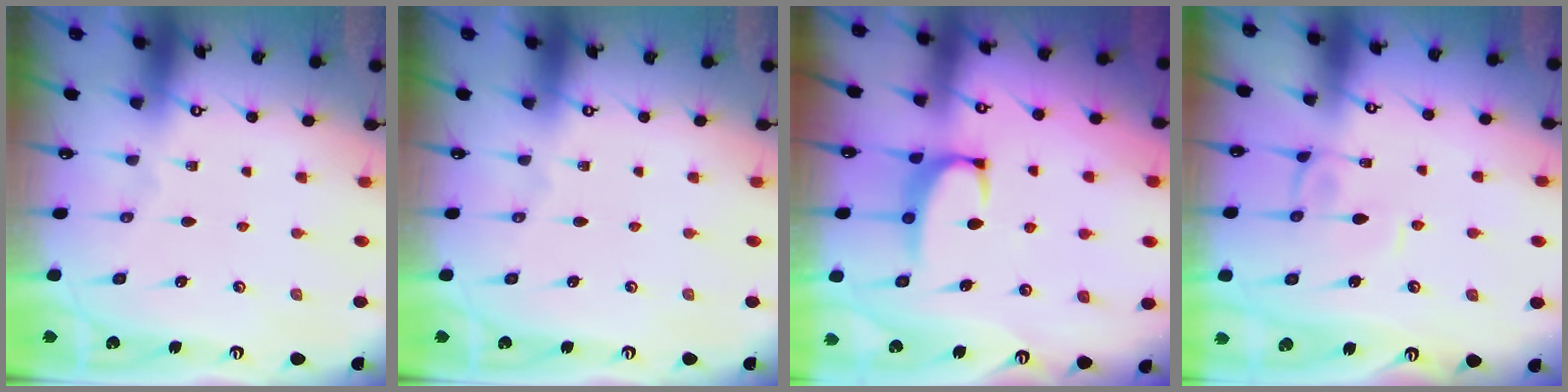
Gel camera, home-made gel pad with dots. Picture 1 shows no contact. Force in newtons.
{"total": 0.0}
{"total": 2.3, "press": 2.3, "slide": 0.6}
{"total": 0.6, "press": 0.5, "slide": 0.2}